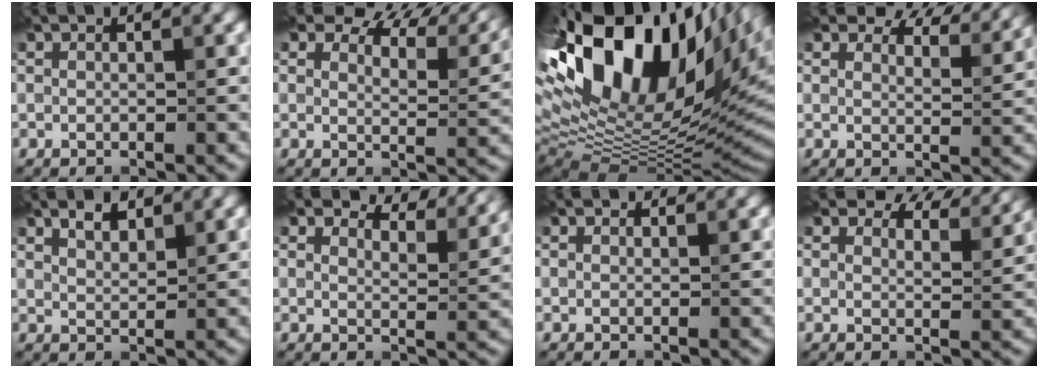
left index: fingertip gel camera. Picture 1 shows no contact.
{"total": 10.2, "force": [8.3, 3.5, 4.7], "torque": [-0.072, 0.013, 0.097]}
{"total": 20.5, "force": [7.1, 10.2, 16.3], "torque": [-0.303, 0.005, 0.152]}
{"total": 7.3, "force": [6.2, 2.4, 2.9], "torque": [-0.042, 0.004, 0.071]}
{"total": 2.0, "force": [1.6, 0.6, 1.0], "torque": [-0.018, 0.000, 0.031]}
{"total": 6.6, "force": [5.9, 1.8, 2.5], "torque": [-0.046, 0.007, 0.072]}
{"total": 1.0, "force": [0.9, 0.3, 0.1], "torque": [-0.005, -0.005, 0.007]}
{"total": 7.1, "force": [6.0, 2.4, 2.8], "torque": [-0.039, 0.004, 0.068]}